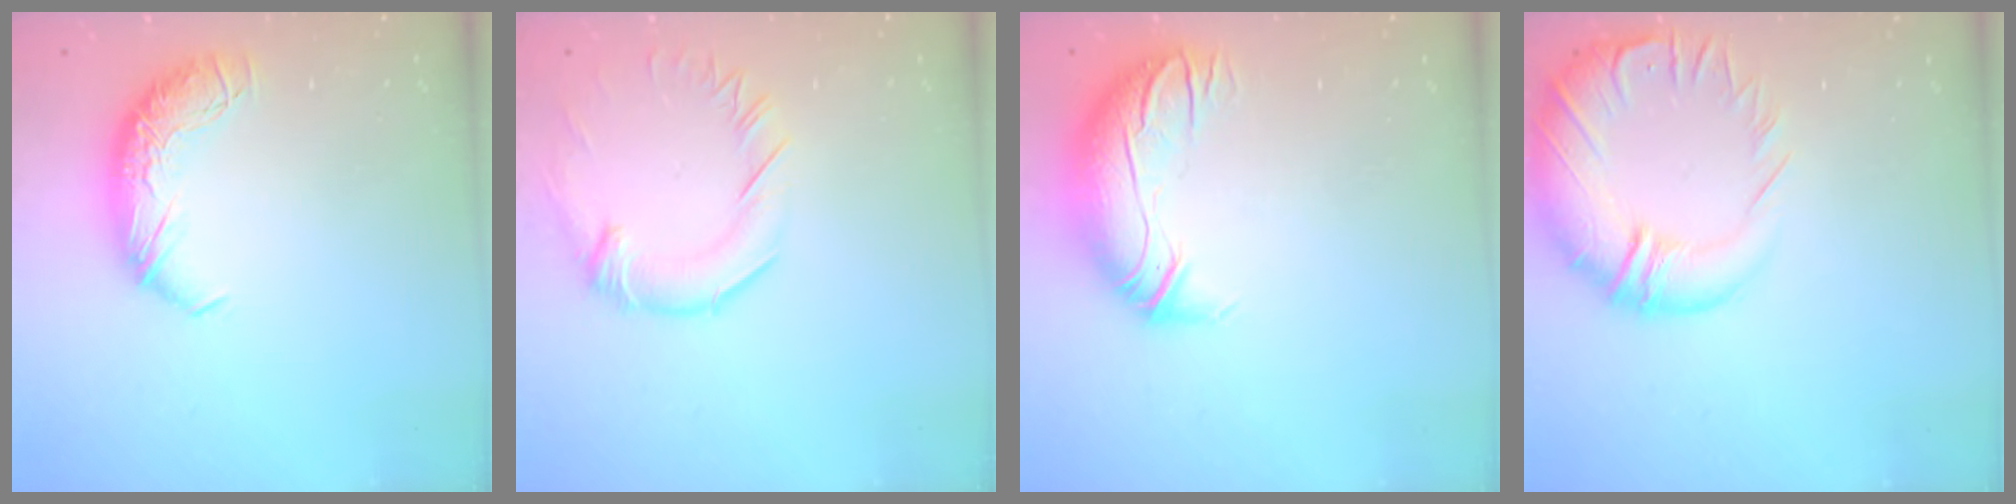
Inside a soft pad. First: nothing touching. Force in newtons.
{"total": 1.1, "press": 0.3, "slide": 1.0}
{"total": 3.0, "press": 0.4, "slide": 2.9}
{"total": 6.3, "press": 4.5, "slide": 4.4}